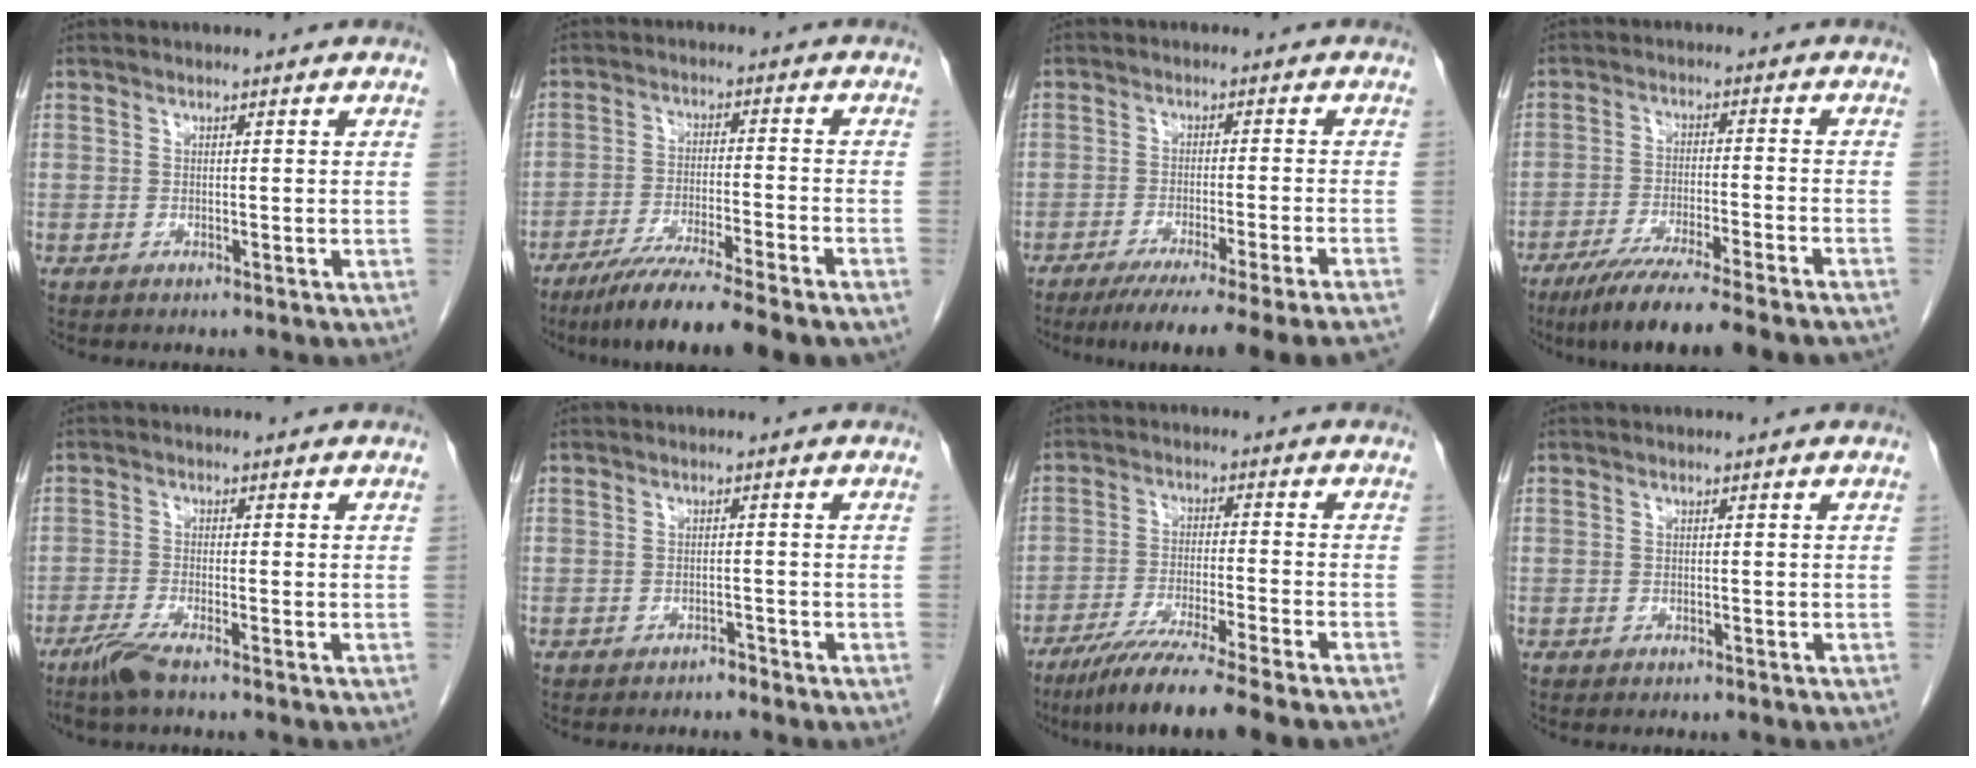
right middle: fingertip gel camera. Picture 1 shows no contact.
{"total": 11.5, "force": [-9.0, -0.4, 7.2], "torque": [-0.115, -0.033, -0.145]}
{"total": 15.7, "force": [-13.3, -1.8, 8.2], "torque": [-0.081, -0.047, -0.189]}
{"total": 13.8, "force": [-11.2, 0.2, 8.0], "torque": [-0.124, -0.039, -0.176]}
{"total": 3.6, "force": [-2.7, 0.0, 2.4], "torque": [-0.056, -0.009, -0.058]}
{"total": 1.2, "force": [-1.2, 0.2, 0.2], "torque": [-0.006, -0.002, -0.018]}
{"total": 12.2, "force": [-9.5, -1.2, 7.5], "torque": [-0.116, -0.040, -0.154]}
{"total": 0.0}